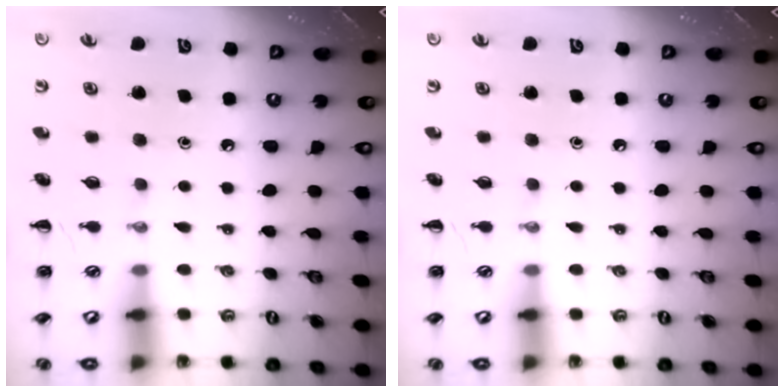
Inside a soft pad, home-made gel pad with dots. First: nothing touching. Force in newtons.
{"total": 0.0}